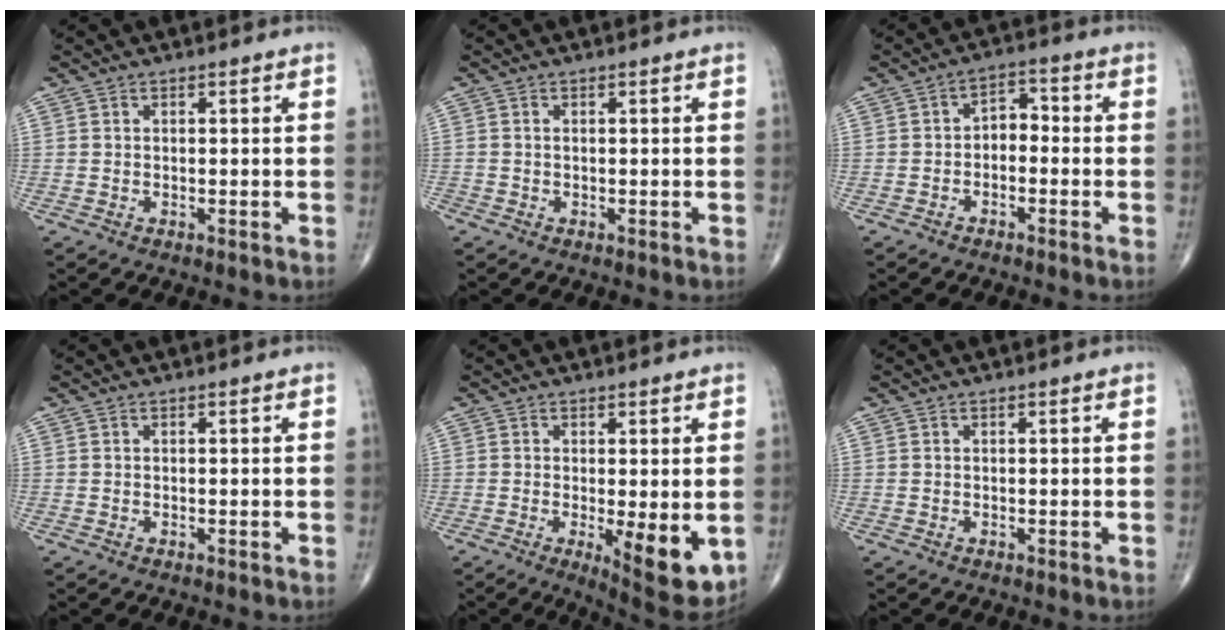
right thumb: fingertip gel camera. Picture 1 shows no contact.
{"total": 0.7, "force": [-0.1, 0.6, 0.4], "torque": [-0.006, 0.002, -0.002]}
{"total": 4.2, "force": [-1.1, 2.7, 3.0], "torque": [-0.034, 0.028, -0.029]}
{"total": 0.0}
{"total": 9.7, "force": [-1.8, 3.0, 9.0], "torque": [-0.116, -0.025, -0.018]}
{"total": 0.0}